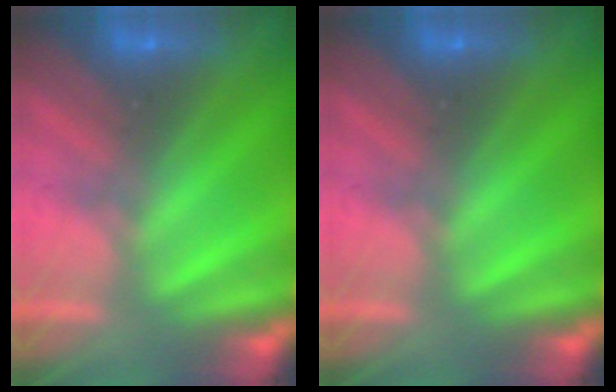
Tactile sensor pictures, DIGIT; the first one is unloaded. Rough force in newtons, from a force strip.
{"total": 0.0}